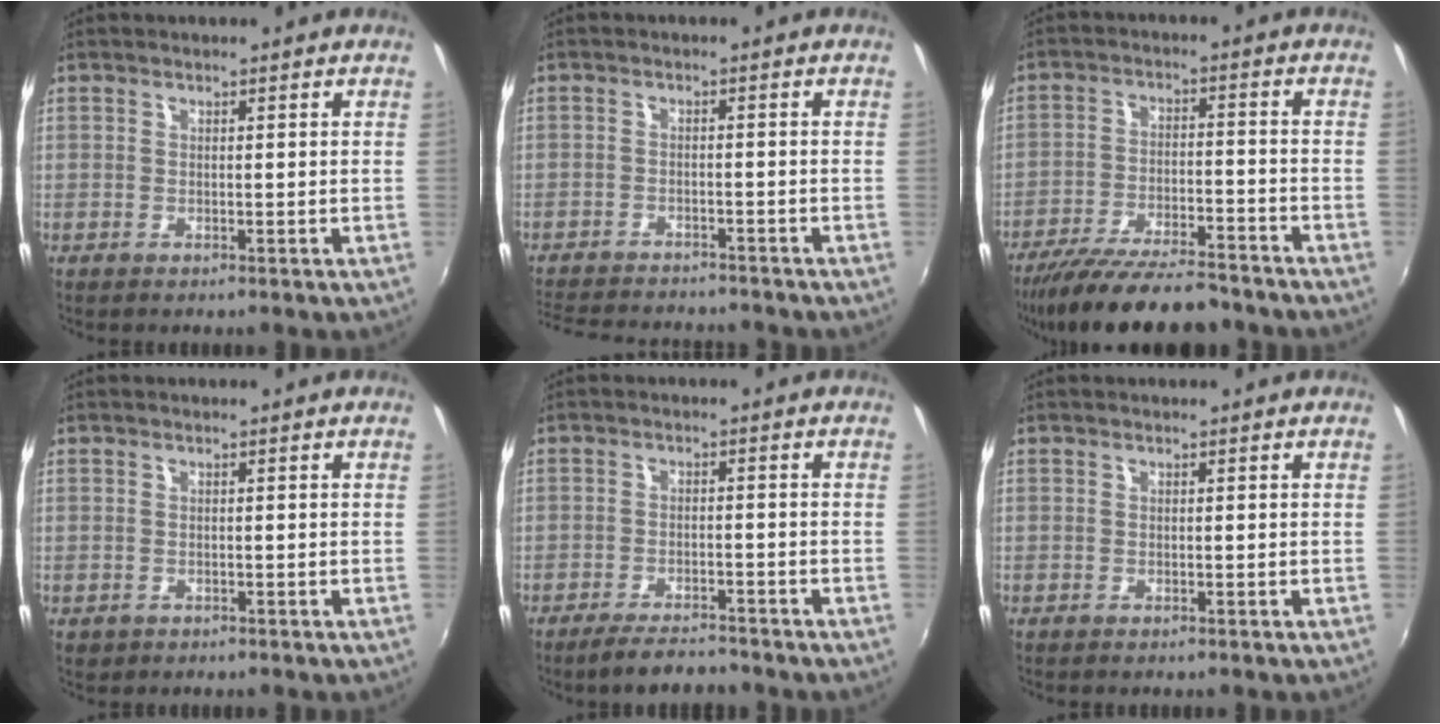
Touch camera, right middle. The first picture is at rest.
{"total": 12.0, "force": [-10.8, 3.1, 4.3], "torque": [-0.106, -0.010, -0.164]}
{"total": 16.5, "force": [-14.2, 3.2, 7.8], "torque": [-0.159, -0.025, -0.224]}
{"total": 1.1, "force": [-0.3, 1.0, 0.4], "torque": [-0.009, -0.002, -0.002]}
{"total": 5.9, "force": [-5.2, 1.3, 2.4], "torque": [-0.060, -0.005, -0.085]}
{"total": 0.0}